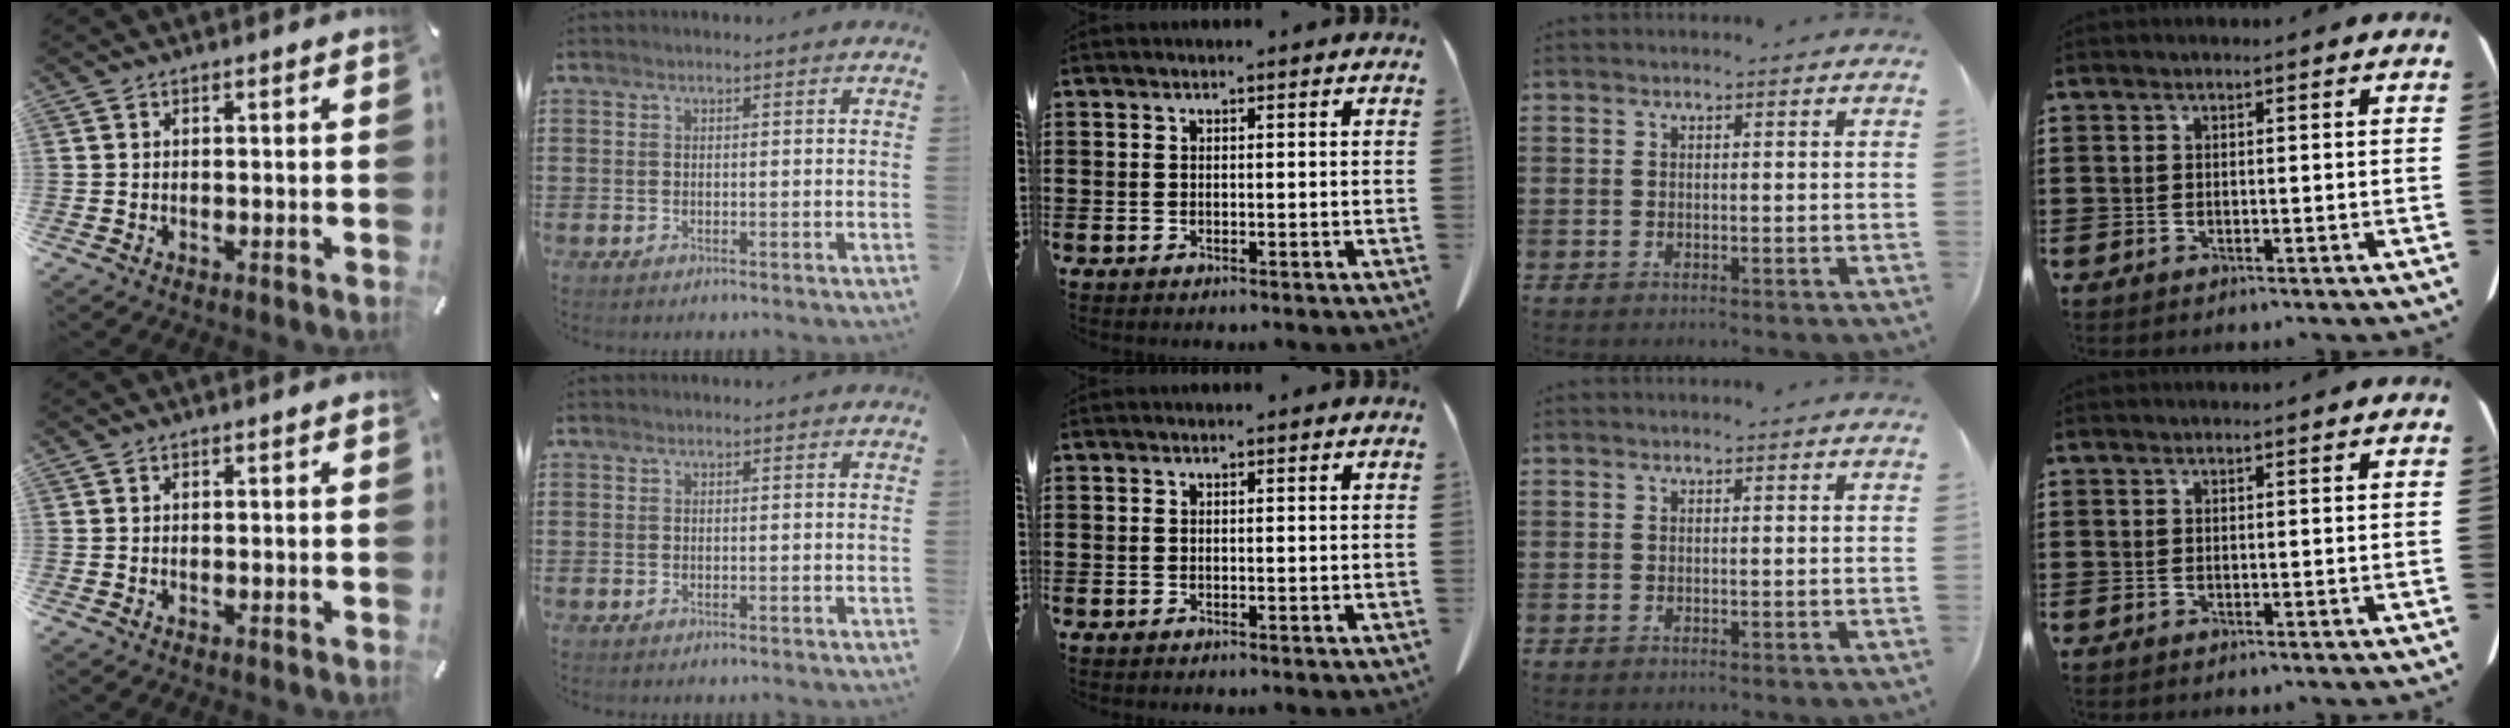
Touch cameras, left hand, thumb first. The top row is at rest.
{}